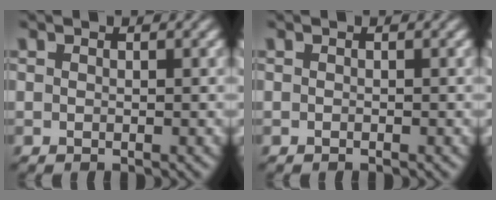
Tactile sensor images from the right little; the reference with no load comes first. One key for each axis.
{"total": 0.0}